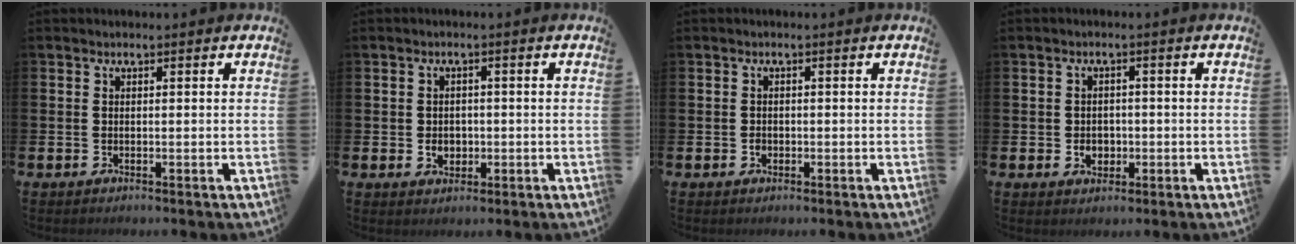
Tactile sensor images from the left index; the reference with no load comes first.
{"total": 2.0, "force": [-0.2, 1.9, 0.8], "torque": [-0.004, 0.000, -0.011]}
{"total": 0.9, "force": [-0.3, 0.8, 0.2], "torque": [0.003, 0.002, -0.009]}
{"total": 2.2, "force": [-0.3, 2.0, 0.8], "torque": [0.002, -0.003, -0.016]}